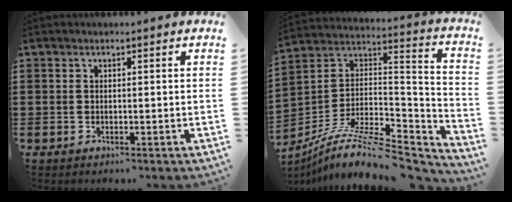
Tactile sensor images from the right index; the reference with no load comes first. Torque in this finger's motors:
{"motor_torque": [-0.38, -0.27, -0.93, -0.21]}